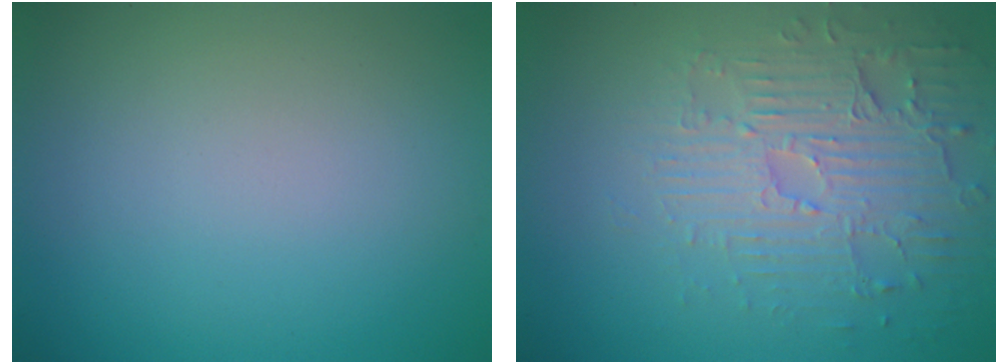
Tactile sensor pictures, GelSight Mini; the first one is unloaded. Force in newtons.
{"total": 4.1, "press": 3.8, "slide": 1.5}